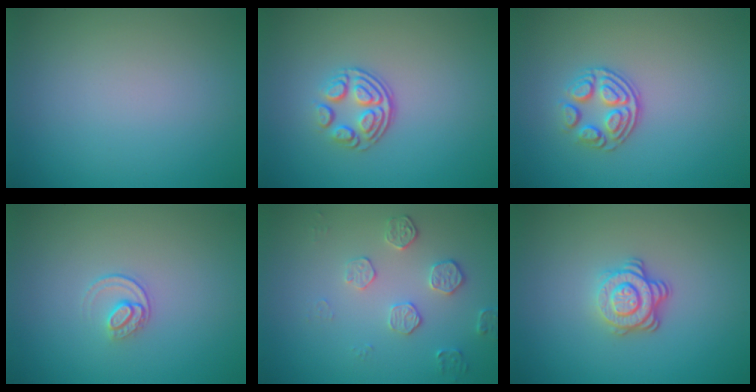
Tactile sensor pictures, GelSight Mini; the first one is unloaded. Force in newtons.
{"total": 3.6, "press": 2.4, "slide": 2.6}
{"total": 3.1, "press": 2.5, "slide": 1.9}
{"total": 1.4, "press": 0.9, "slide": 1.0}
{"total": 2.1, "press": 1.5, "slide": 1.4}
{"total": 3.4, "press": 2.7, "slide": 2.1}